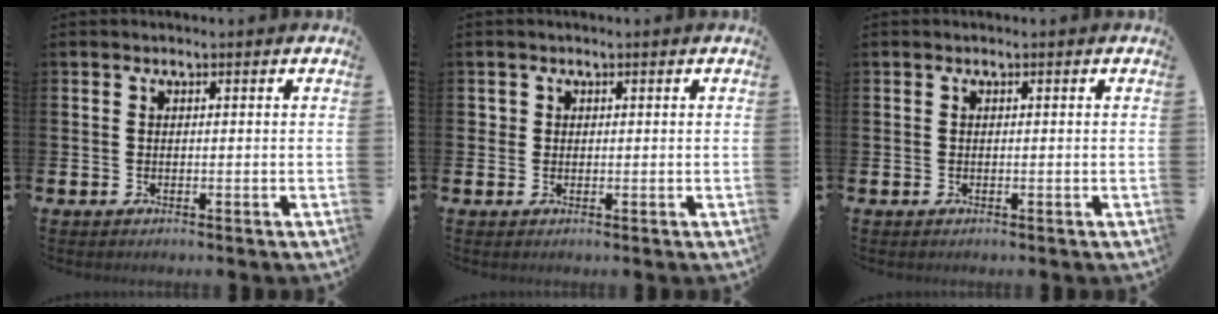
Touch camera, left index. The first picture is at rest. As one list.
[{"total": 1.0, "force": [0.6, 0.8, 0.0], "torque": [0.014, 0.000, 0.007]}, {"total": 0.0}]